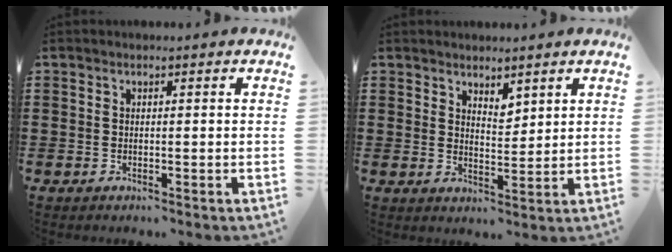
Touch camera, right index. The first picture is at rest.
{"total": 2.9, "force": [2.6, 1.0, 0.6], "torque": [-0.019, 0.000, 0.049]}